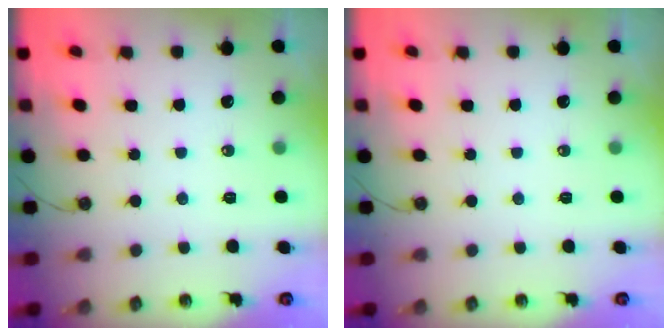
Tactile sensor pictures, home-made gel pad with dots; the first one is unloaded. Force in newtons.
{"total": 0.0}